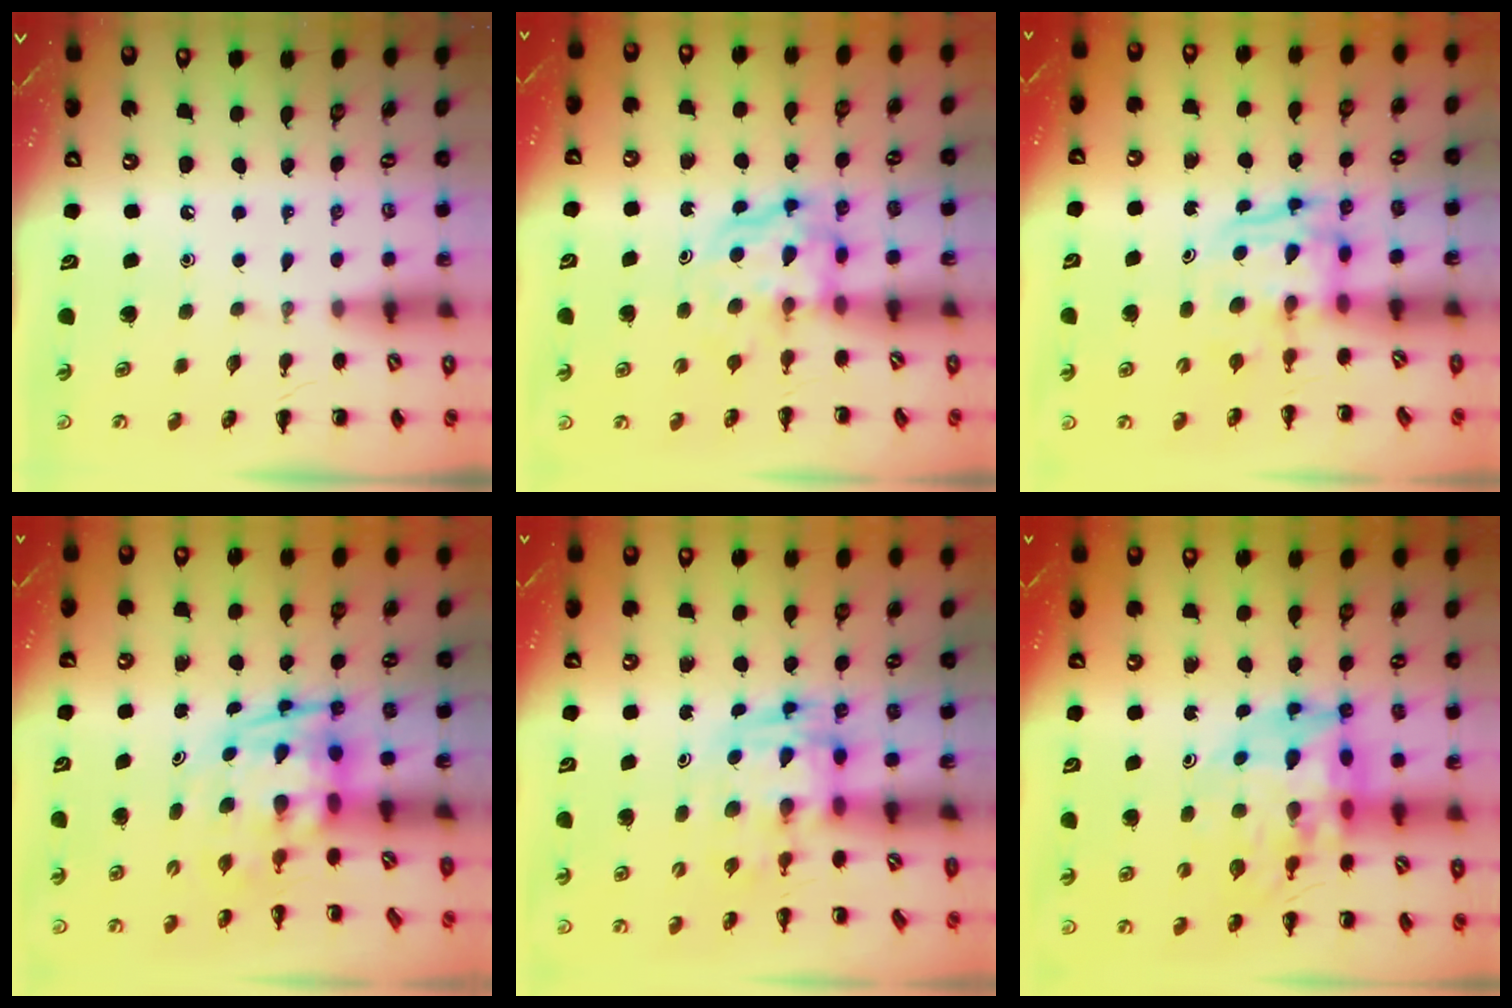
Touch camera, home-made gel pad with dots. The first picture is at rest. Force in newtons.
{"total": 3.9, "press": 3.9, "slide": 0.4}
{"total": 3.8, "press": 3.8, "slide": 0.4}
{"total": 3.6, "press": 3.5, "slide": 1.1}
{"total": 2.9, "press": 2.8, "slide": 0.5}
{"total": 9.9, "press": 9.4, "slide": 3.1}